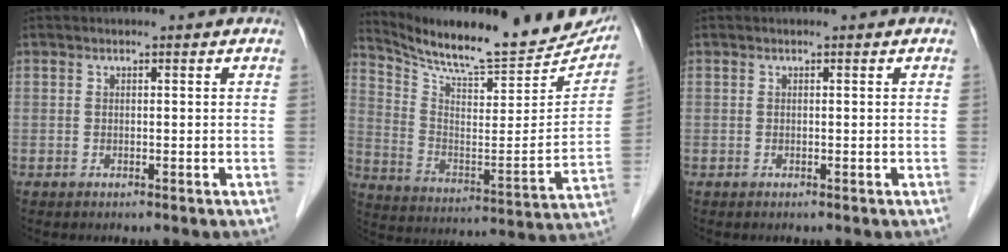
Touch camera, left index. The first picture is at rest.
{"total": 23.9, "force": [21.8, 4.0, 8.8], "torque": [-0.143, -0.060, 0.310]}
{"total": 0.0}